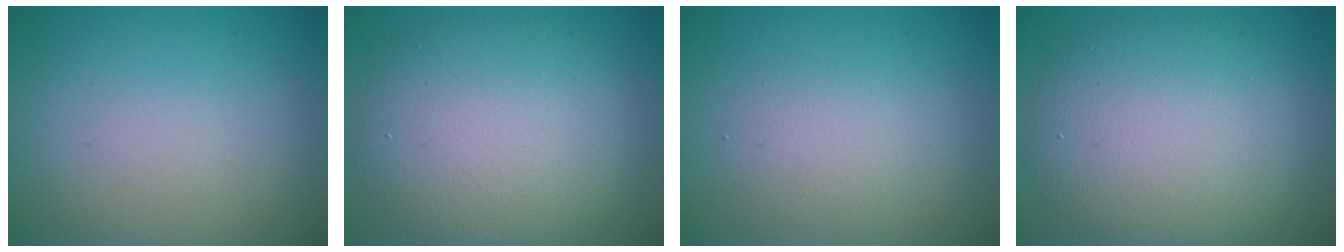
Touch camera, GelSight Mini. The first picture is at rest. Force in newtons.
{"total": 8.7, "press": 8.7, "slide": 0.6}
{"total": 2.4, "press": 2.4, "slide": 0.1}
{"total": 9.5, "press": 9.5, "slide": 0.4}